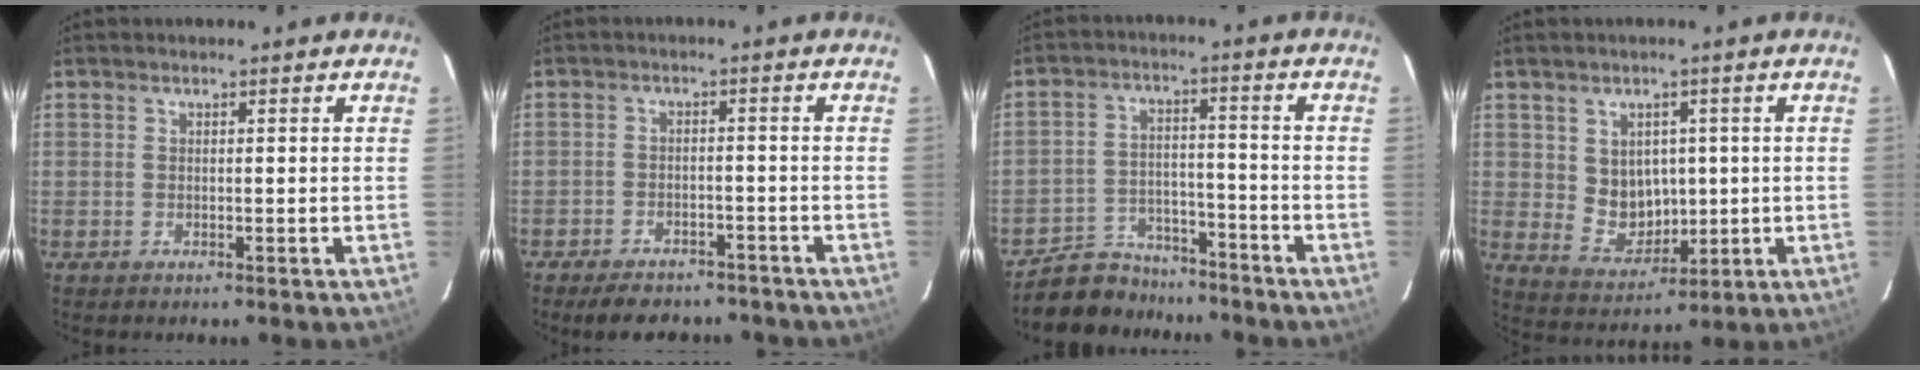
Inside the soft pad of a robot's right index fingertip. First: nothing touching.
{"total": 10.7, "force": [-8.7, 4.7, 4.1], "torque": [-0.096, 0.002, -0.117]}
{"total": 11.4, "force": [-10.0, 5.1, 2.0], "torque": [-0.069, 0.019, -0.151]}
{"total": 7.5, "force": [0.9, 6.7, 3.3], "torque": [-0.065, 0.001, 0.038]}